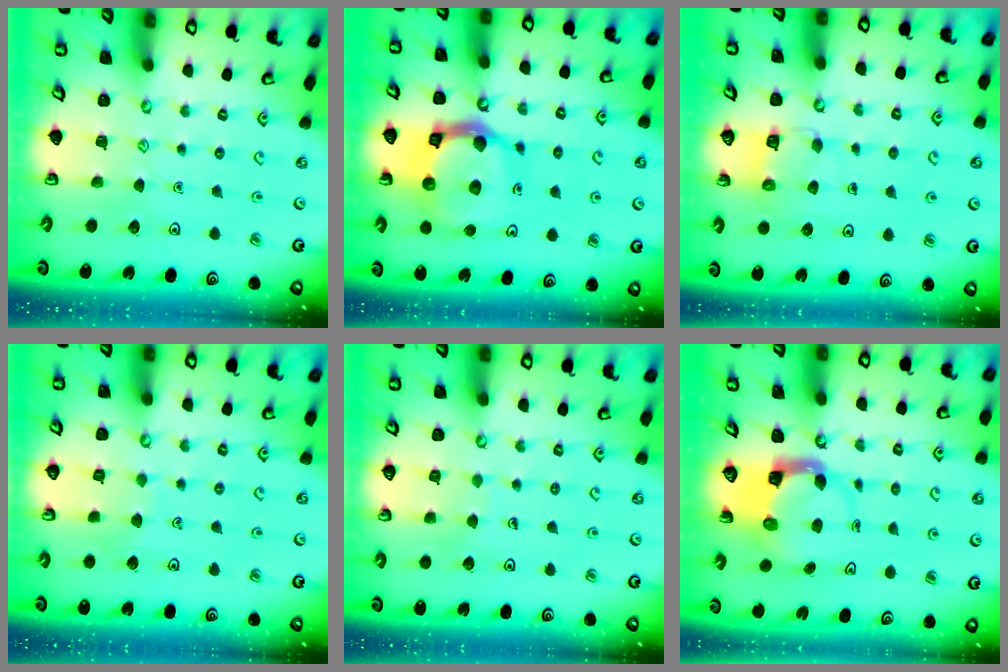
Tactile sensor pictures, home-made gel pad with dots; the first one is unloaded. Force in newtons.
{"total": 15.7, "press": 15.5, "slide": 2.0}
{"total": 5.5, "press": 5.5, "slide": 0.6}
{"total": 3.6, "press": 3.6, "slide": 0.3}
{"total": 3.3, "press": 3.3, "slide": 0.2}
{"total": 3.8, "press": 3.7, "slide": 0.5}